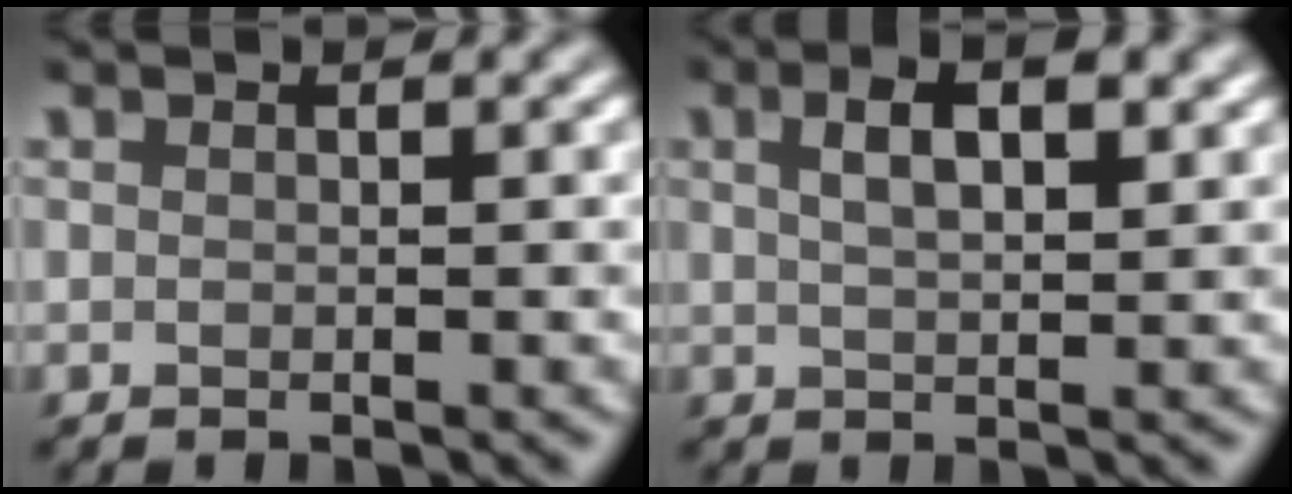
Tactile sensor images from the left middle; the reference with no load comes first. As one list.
[{"total": 3.9, "force": [1.7, 1.4, 3.2], "torque": [-0.057, 0.010, 0.025]}]